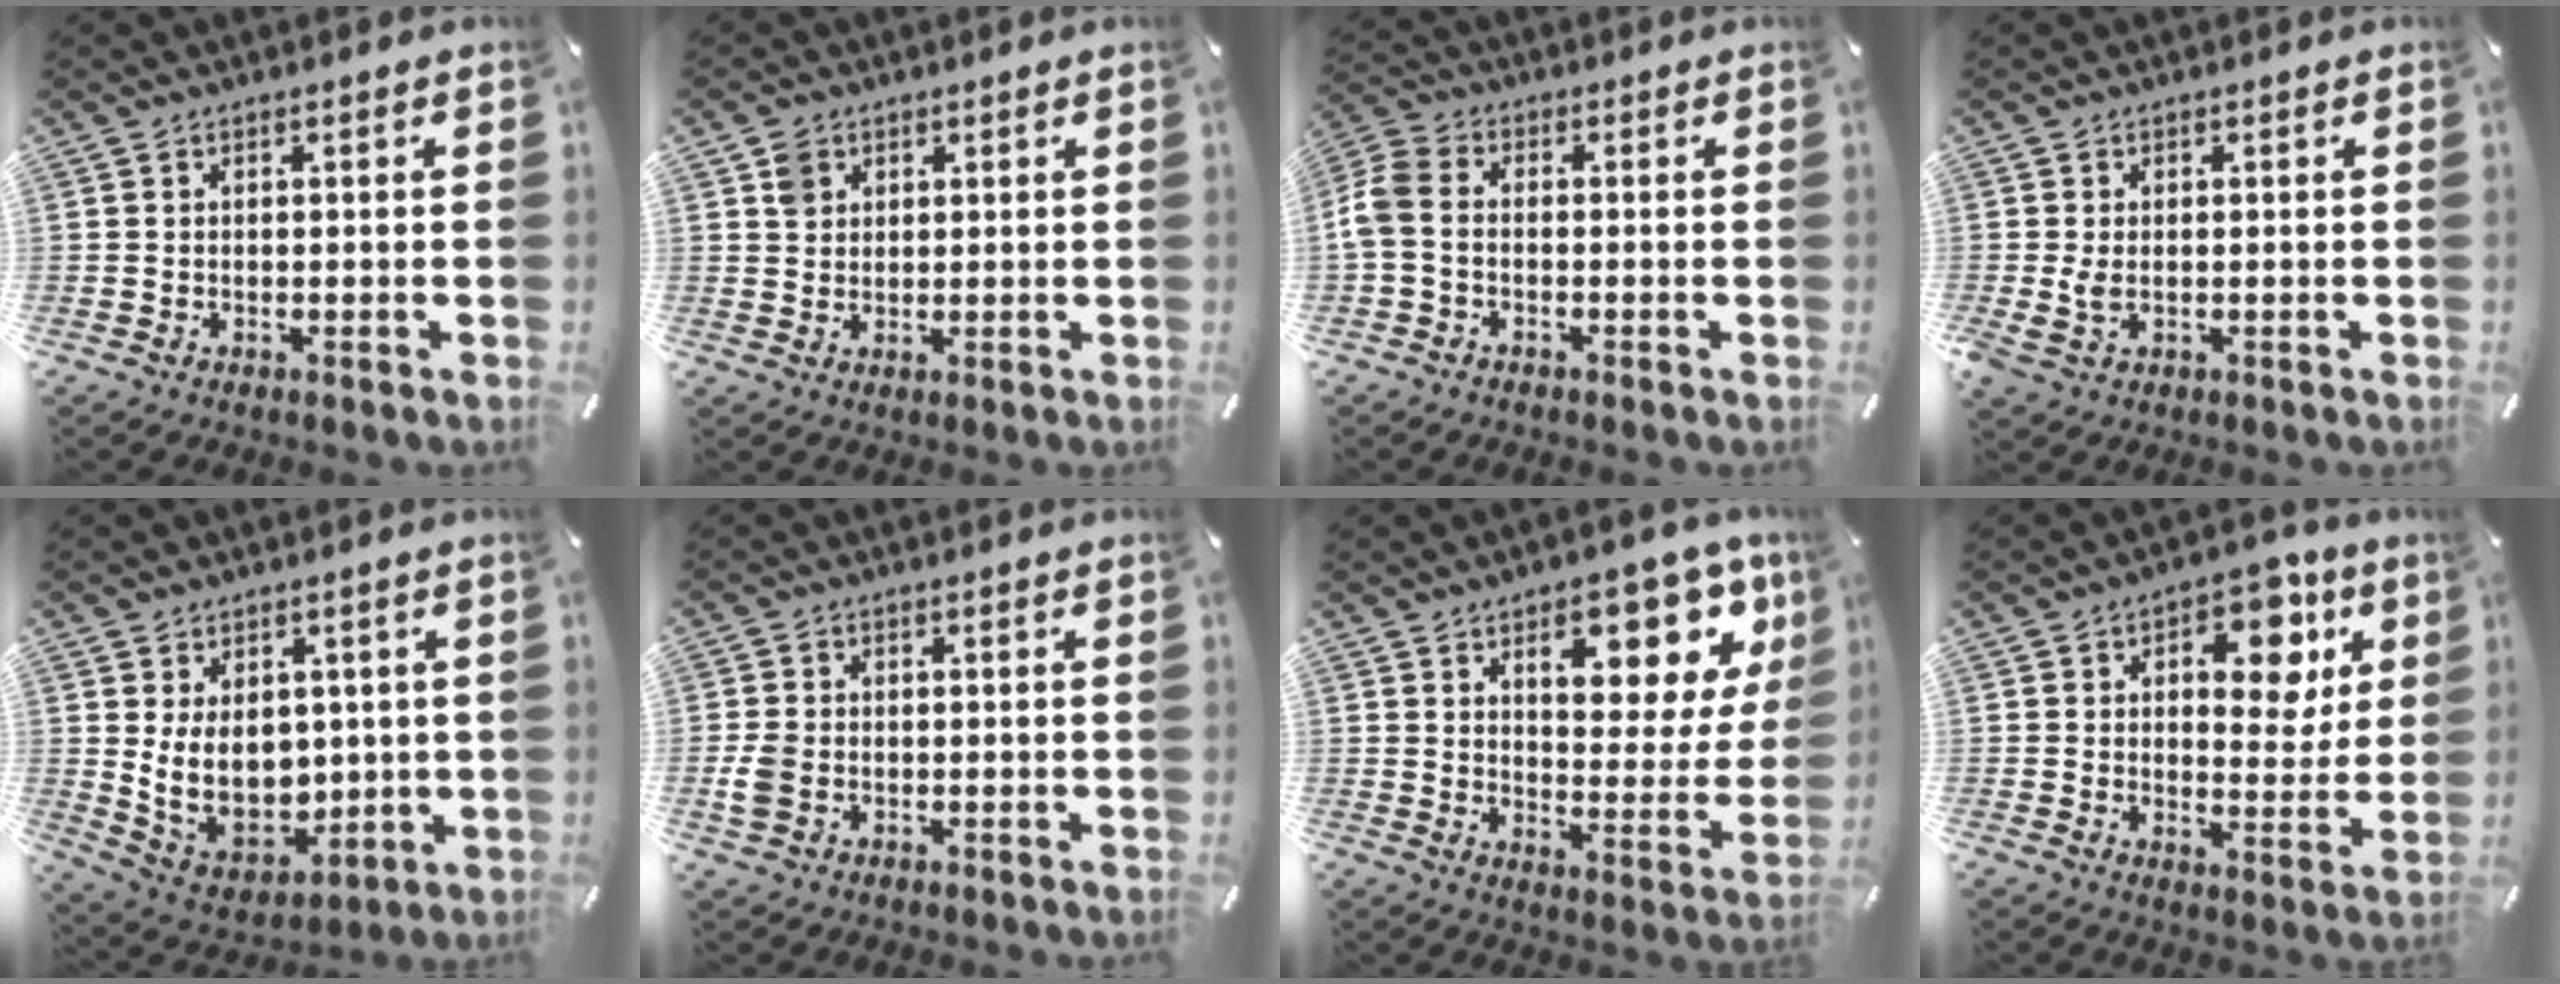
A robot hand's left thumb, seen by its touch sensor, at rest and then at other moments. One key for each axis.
{"total": 3.2, "fx": 1.6, "fy": 2.8, "fz": 0.6, "tx": 0.000, "ty": -0.002, "tz": 0.026}
{"total": 5.8, "fx": -1.4, "fy": 3.8, "fz": 4.2, "tx": -0.105, "ty": 0.005, "tz": -0.029}
{"total": 3.0, "fx": -0.1, "fy": 1.8, "fz": 2.4, "tx": -0.051, "ty": -0.007, "tz": -0.006}
{"total": 12.0, "fx": 1.9, "fy": 9.4, "fz": 7.2, "tx": -0.135, "ty": -0.027, "tz": 0.042}
{"total": 4.0, "fx": -0.7, "fy": 3.3, "fz": 2.2, "tx": -0.044, "ty": 0.006, "tz": -0.012}
{"total": 14.8, "fx": 8.2, "fy": 7.4, "fz": 9.8, "tx": -0.110, "ty": -0.054, "tz": 0.132}
{"total": 12.6, "fx": 5.9, "fy": 7.6, "fz": 8.2, "tx": -0.091, "ty": -0.032, "tz": 0.093}